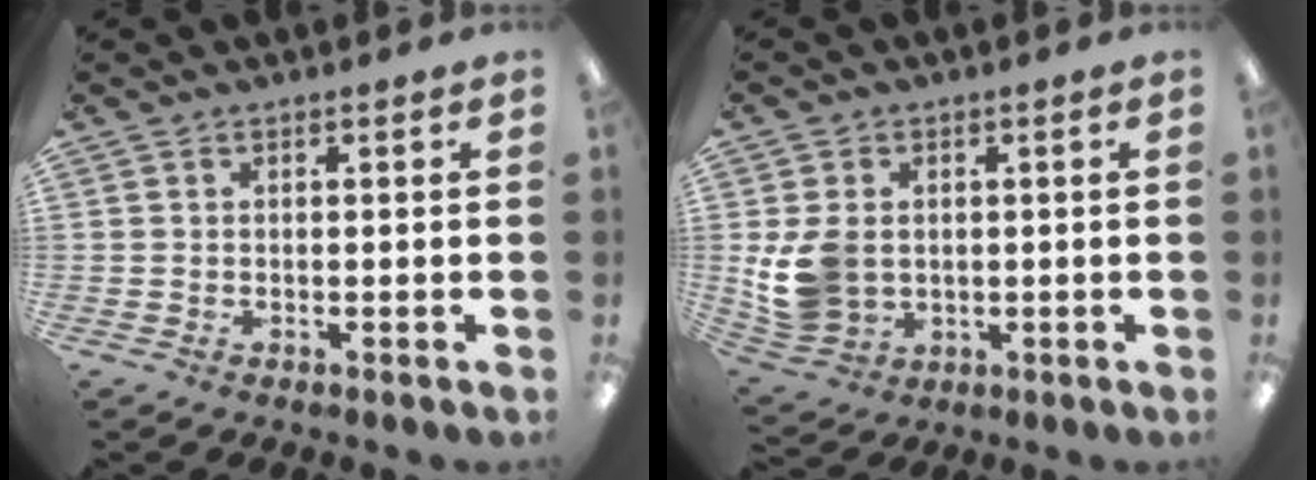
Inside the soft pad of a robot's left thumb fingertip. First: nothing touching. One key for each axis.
{"total": 9.3, "fx": 0.2, "fy": 7.5, "fz": 5.5, "tx": -0.125, "ty": 0.007, "tz": 0.005}